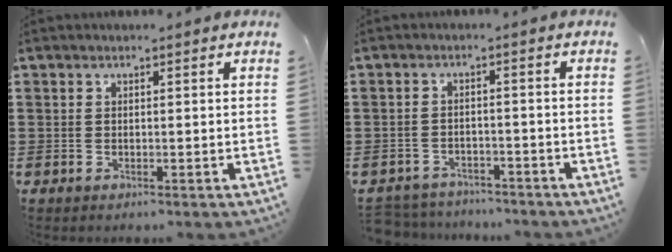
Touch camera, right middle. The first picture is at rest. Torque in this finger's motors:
{"motor_torque": [0.87, 0.17, 0.01, -0.01]}